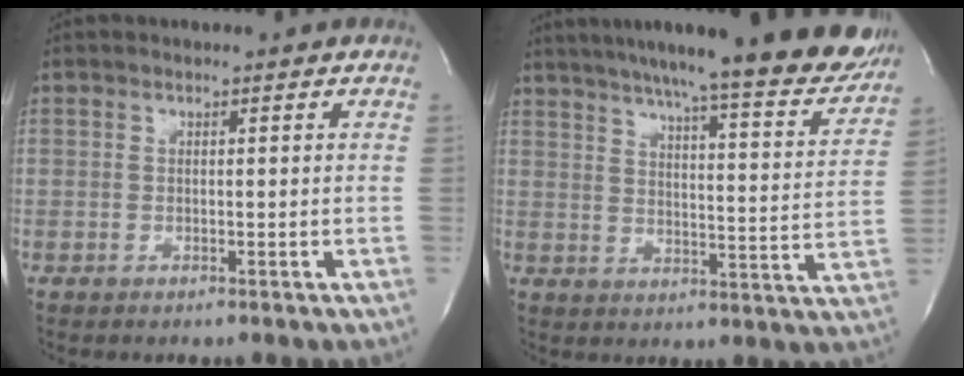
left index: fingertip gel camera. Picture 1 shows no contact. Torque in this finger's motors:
{"motor_torque": [0.50, 0.00, 0.79, 0.18]}